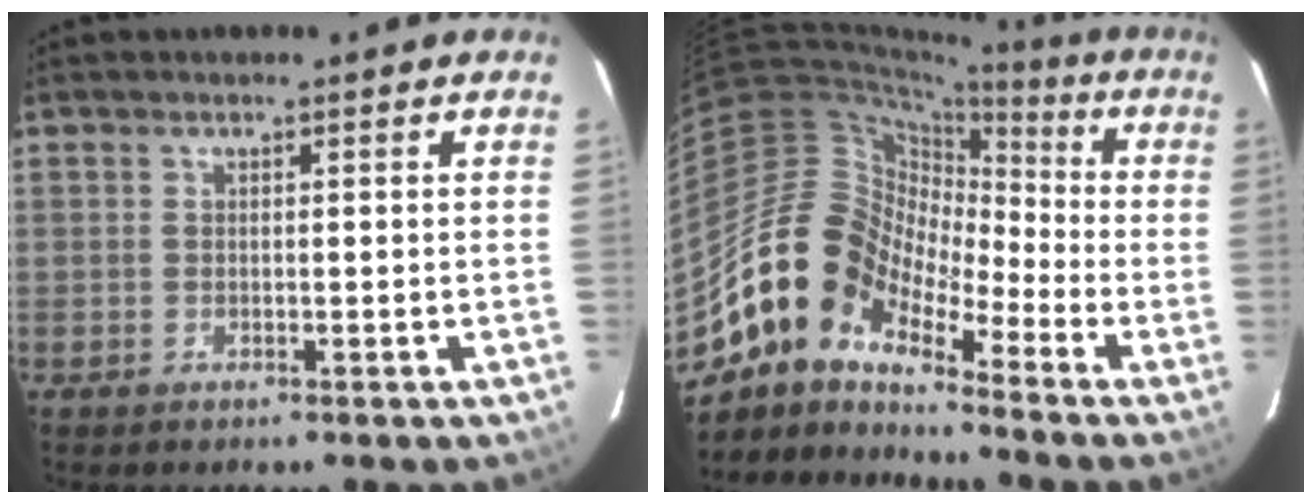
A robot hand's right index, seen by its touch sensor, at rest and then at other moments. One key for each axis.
{"total": 14.2, "fx": -10.1, "fy": 6.8, "fz": 7.4, "tx": -0.125, "ty": 0.011, "tz": -0.214}